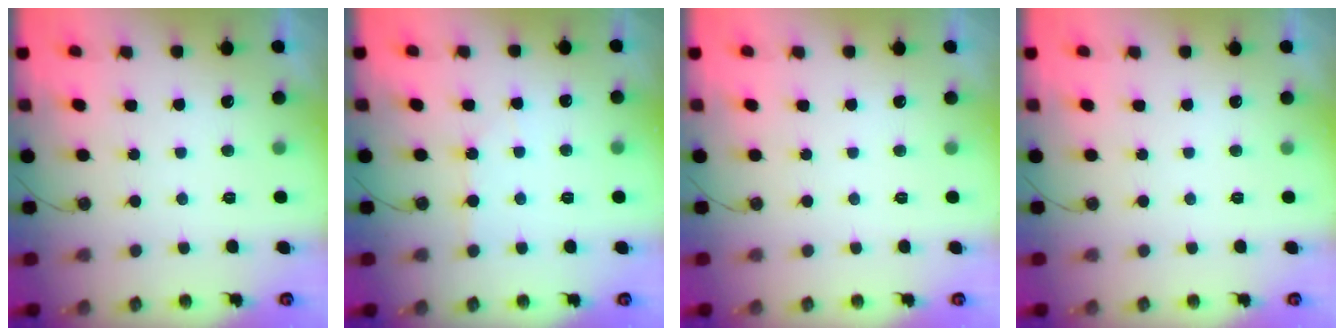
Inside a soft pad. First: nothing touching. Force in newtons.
{"total": 3.6, "press": 3.6, "slide": 0.6}
{"total": 0.0}
{"total": 0.0}